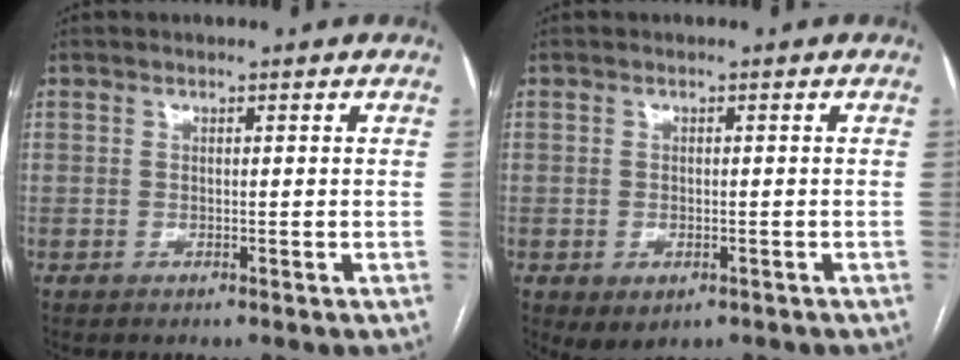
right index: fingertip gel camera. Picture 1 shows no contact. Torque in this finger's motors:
{"motor_torque": [0.90, -0.81, 0.23, 0.02]}